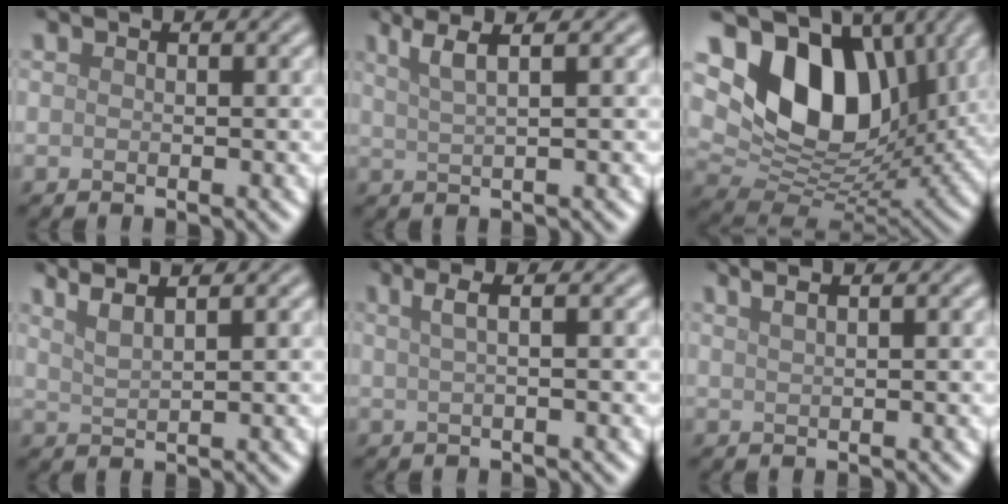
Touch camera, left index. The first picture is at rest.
{"total": 3.3, "force": [1.9, 0.8, 2.6], "torque": [-0.033, 0.012, 0.026]}
{"total": 13.7, "force": [4.6, 8.9, 9.3], "torque": [-0.148, 0.005, 0.078]}
{"total": 3.3, "force": [2.5, 0.9, 2.0], "torque": [-0.021, 0.015, 0.025]}
{"total": 2.4, "force": [0.8, 0.8, 2.1], "torque": [-0.030, 0.005, 0.004]}
{"total": 3.7, "force": [2.3, 1.7, 2.3], "torque": [-0.015, 0.027, 0.005]}